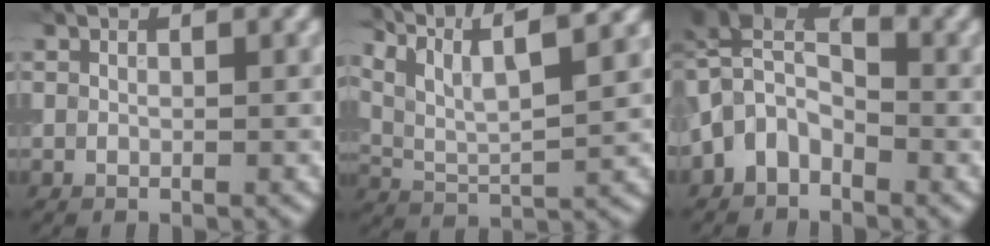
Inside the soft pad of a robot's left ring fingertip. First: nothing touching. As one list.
[{"total": 10.8, "force": [7.8, 2.9, 6.8], "torque": [-0.138, 0.029, 0.103]}, {"total": 5.9, "force": [-1.7, 4.1, 3.9], "torque": [-0.057, 0.017, -0.050]}]